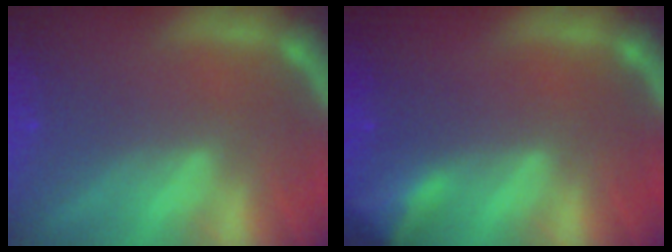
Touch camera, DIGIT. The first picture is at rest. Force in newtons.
{"total": 3.5}